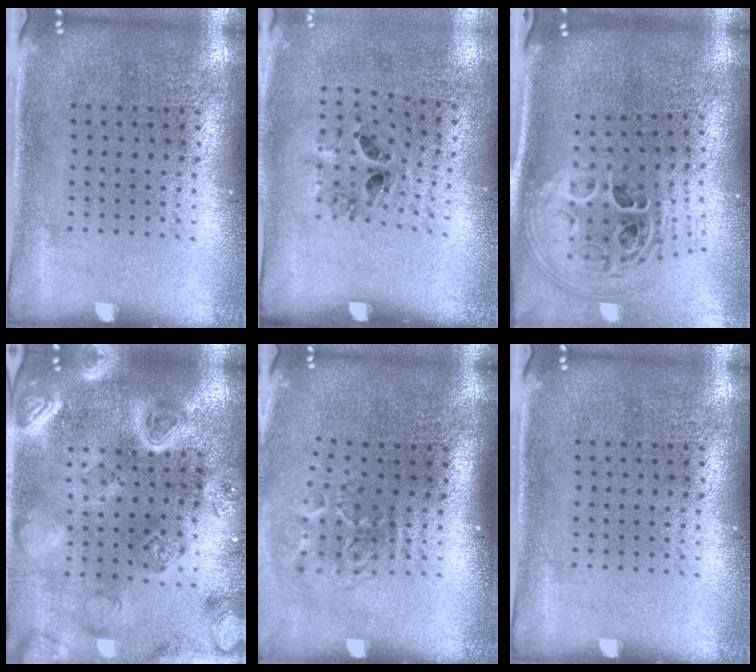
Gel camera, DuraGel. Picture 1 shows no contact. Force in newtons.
{"total": 1.4, "press": 0.8, "slide": 1.2}
{"total": 2.9, "press": 2.0, "slide": 2.1}
{"total": 4.2, "press": 3.8, "slide": 1.9}
{"total": 1.9, "press": 1.2, "slide": 1.5}
{"total": 0.0}